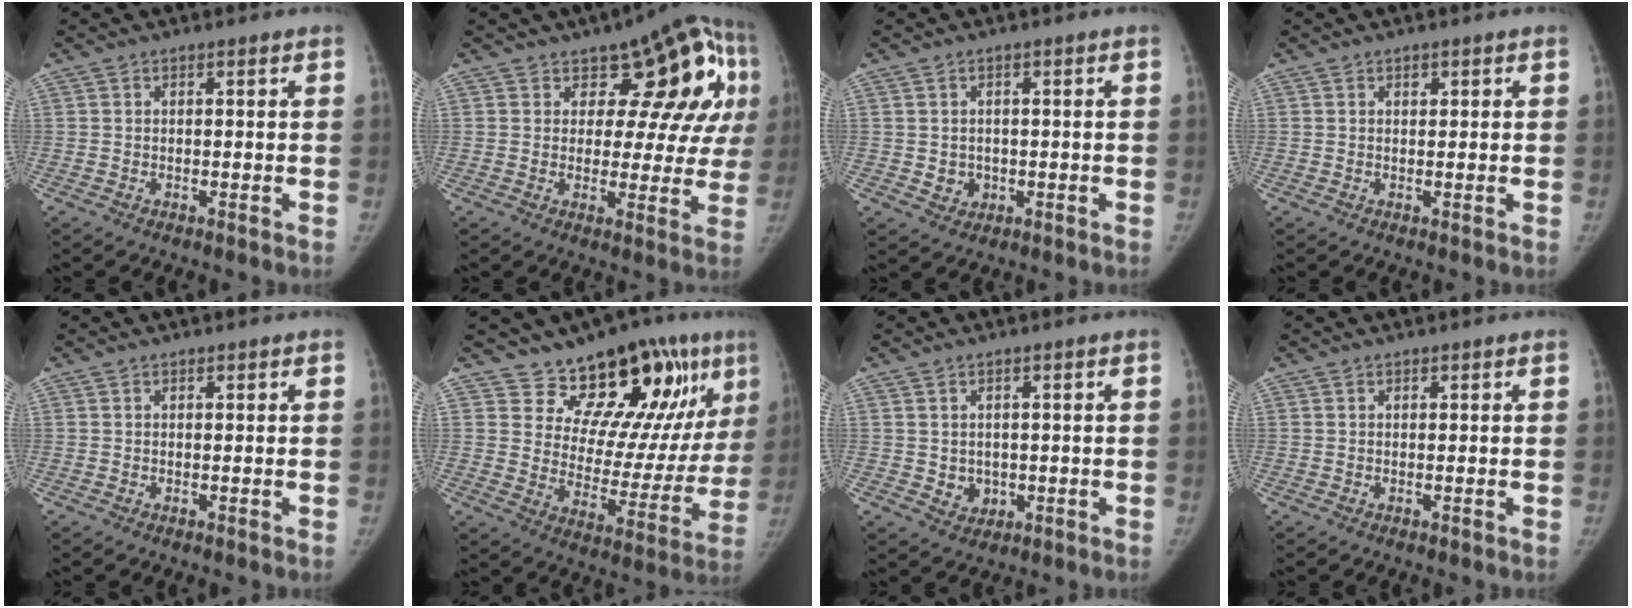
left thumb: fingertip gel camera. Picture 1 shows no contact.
{"total": 15.5, "force": [5.6, 8.6, 11.5], "torque": [-0.071, -0.011, 0.069]}
{"total": 2.9, "force": [-0.3, 2.7, 1.1], "torque": [-0.004, 0.001, 0.005]}
{"total": 0.8, "force": [0.5, 0.6, 0.3], "torque": [0.002, -0.002, 0.006]}
{"total": 0.0}
{"total": 19.0, "force": [12.6, 8.4, 11.6], "torque": [-0.096, -0.078, 0.185]}
{"total": 3.5, "force": [-0.2, 3.1, 1.6], "torque": [-0.010, -0.001, 0.009]}
{"total": 0.0}